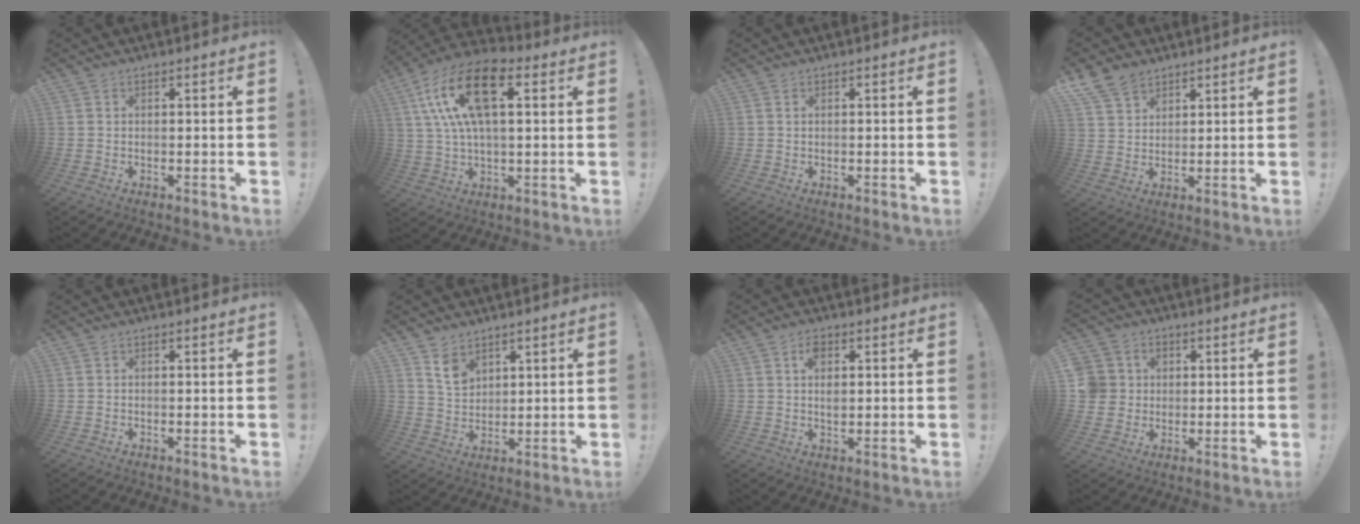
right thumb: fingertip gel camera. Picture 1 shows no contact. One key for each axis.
{"total": 18.0, "fx": 6.3, "fy": 8.7, "fz": 14.5, "tx": -0.267, "ty": 0.004, "tz": 0.106}
{"total": 0.0}
{"total": 8.3, "fx": 6.1, "fy": 5.0, "fz": 2.8, "tx": -0.055, "ty": -0.031, "tz": 0.121}
{"total": 0.0}
{"total": 7.1, "fx": 4.7, "fy": 4.9, "fz": 2.2, "tx": -0.029, "ty": -0.031, "tz": 0.089}
{"total": 3.9, "fx": 1.2, "fy": 2.1, "fz": 3.0, "tx": -0.040, "ty": -0.003, "tz": 0.016}
{"total": 7.7, "fx": 1.1, "fy": 7.4, "fz": 2.1, "tx": -0.047, "ty": 0.003, "tz": 0.027}